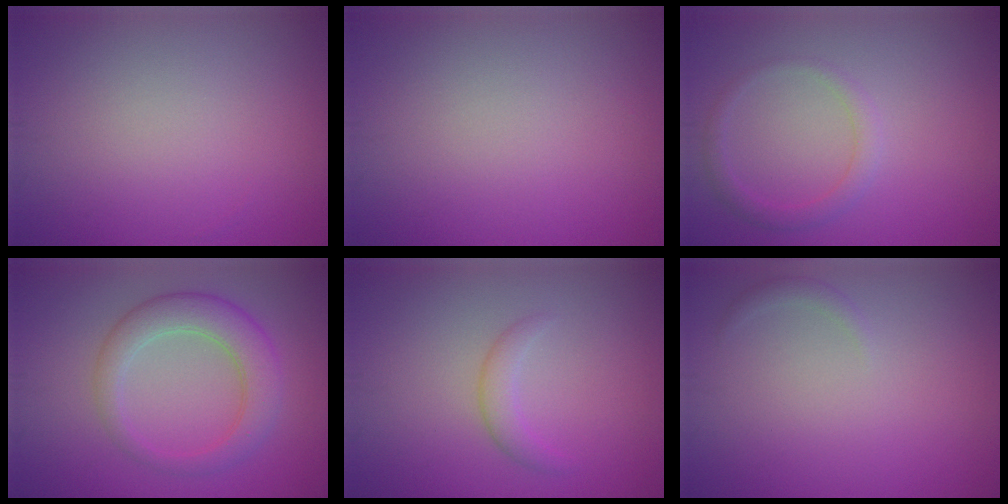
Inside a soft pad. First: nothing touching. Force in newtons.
{"total": 0.0}
{"total": 1.8, "press": 1.8, "slide": 0.1}
{"total": 4.8, "press": 4.7, "slide": 0.1}
{"total": 1.7, "press": 1.7, "slide": 0.2}
{"total": 0.8, "press": 0.8, "slide": 0.0}